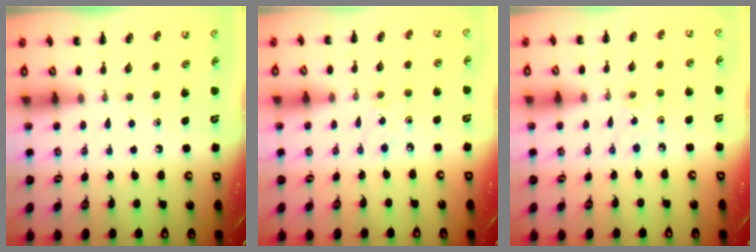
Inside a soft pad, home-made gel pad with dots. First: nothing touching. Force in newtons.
{"total": 2.7, "press": 2.5, "slide": 0.9}
{"total": 2.7, "press": 2.5, "slide": 0.9}